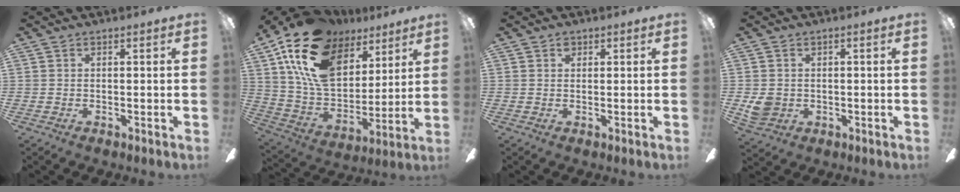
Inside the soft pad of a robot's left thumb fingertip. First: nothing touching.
{"total": 21.4, "force": [11.9, 12.9, 12.2], "torque": [-0.234, -0.058, 0.218]}
{"total": 1.5, "force": [0.8, 1.0, 0.7], "torque": [-0.008, 0.000, 0.013]}
{"total": 4.4, "force": [0.0, 3.9, 2.0], "torque": [-0.036, 0.004, 0.003]}